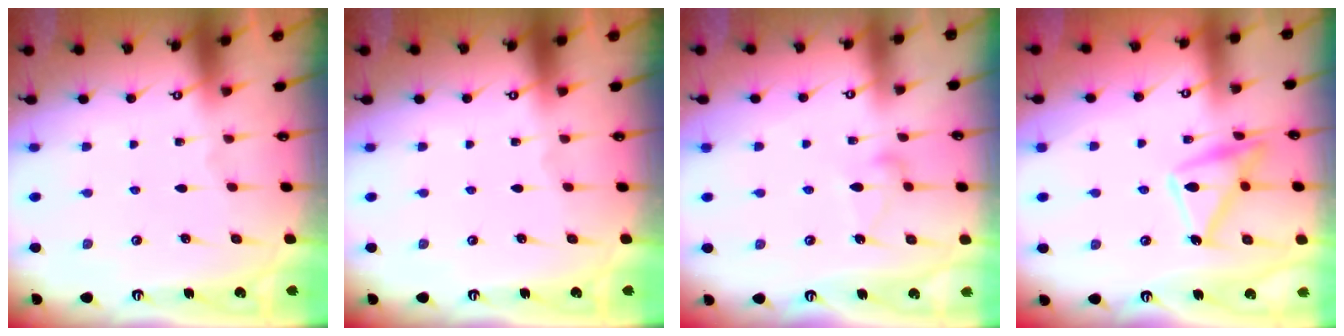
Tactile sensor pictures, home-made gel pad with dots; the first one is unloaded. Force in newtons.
{"total": 0.0}
{"total": 7.8, "press": 7.8, "slide": 0.4}
{"total": 14.8, "press": 14.7, "slide": 1.1}